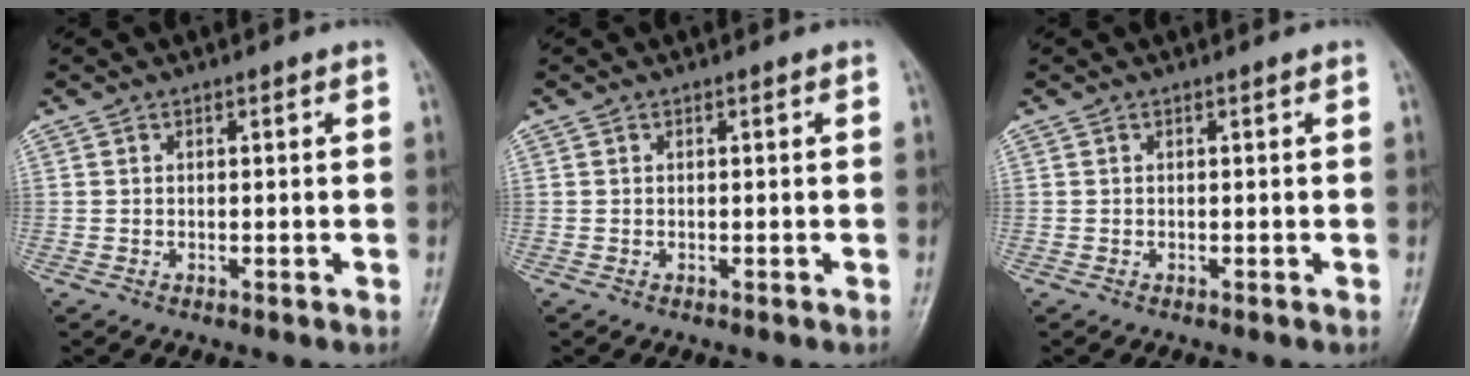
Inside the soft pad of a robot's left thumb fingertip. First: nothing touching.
{"total": 0.0}
{"total": 0.0}